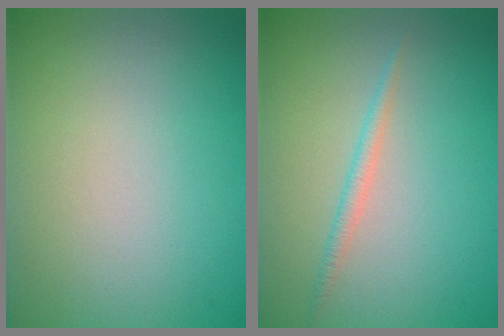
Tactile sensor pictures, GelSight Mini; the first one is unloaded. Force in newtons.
{"total": 1.2, "press": 1.2, "slide": 0.1}